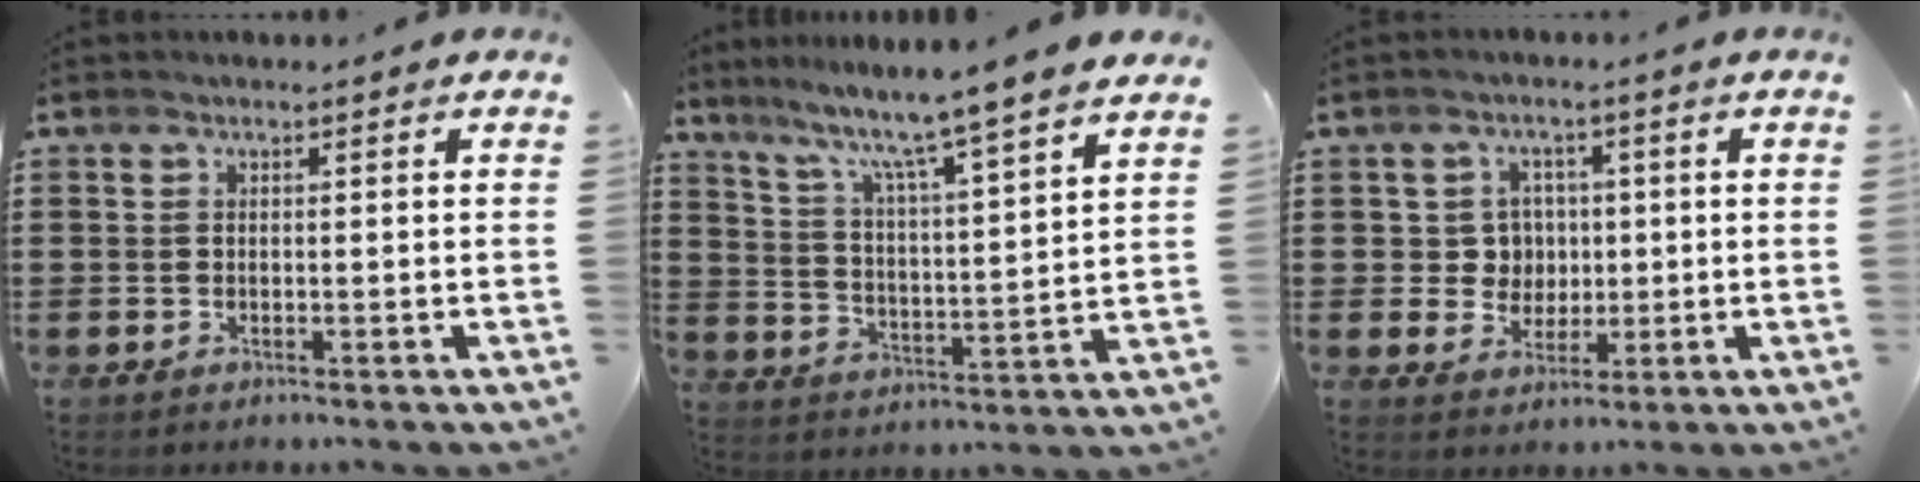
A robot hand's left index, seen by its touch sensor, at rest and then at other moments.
{"total": 6.9, "force": [5.8, -1.3, 3.5], "torque": [-0.092, -0.051, 0.088]}
{"total": 4.8, "force": [0.6, 4.6, 1.3], "torque": [-0.041, 0.012, 0.006]}